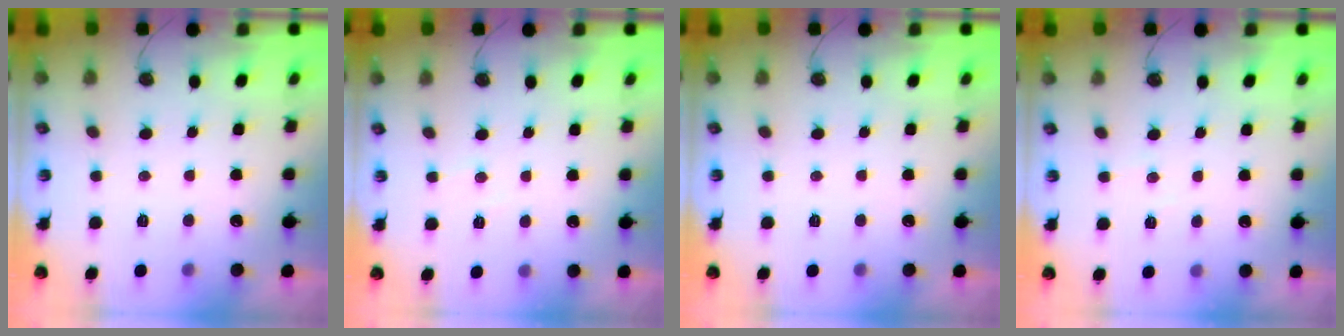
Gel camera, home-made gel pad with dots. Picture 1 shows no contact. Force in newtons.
{"total": 4.4, "press": 4.3, "slide": 0.6}
{"total": 0.0}
{"total": 2.1, "press": 2.1, "slide": 0.4}